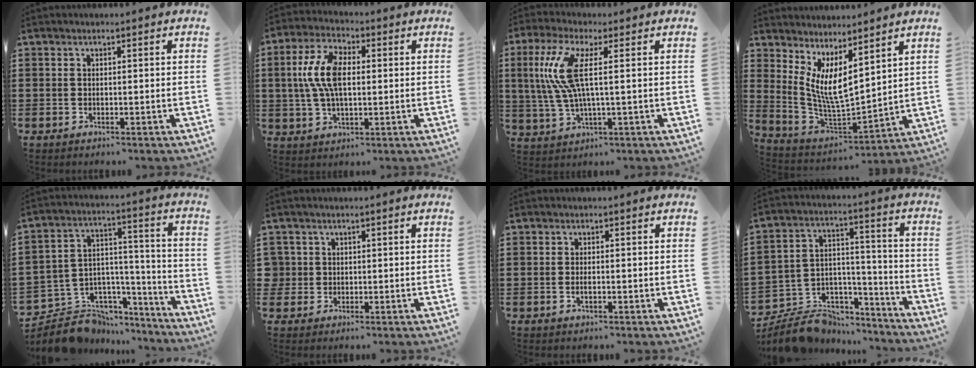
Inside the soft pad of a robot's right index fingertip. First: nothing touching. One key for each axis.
{"total": 8.9, "fx": 0.8, "fy": 4.3, "fz": 7.7, "tx": -0.176, "ty": 0.007, "tz": 0.007}
{"total": 9.4, "fx": 1.6, "fy": 1.8, "fz": 9.0, "tx": -0.217, "ty": -0.017, "tz": 0.015}
{"total": 6.5, "fx": 2.6, "fy": 1.5, "fz": 5.8, "tx": -0.135, "ty": -0.036, "tz": 0.044}
{"total": 7.5, "fx": -5.6, "fy": 5.0, "fz": 0.7, "tx": -0.032, "ty": 0.001, "tz": -0.100}
{"total": 2.0, "fx": 0.0, "fy": 2.0, "fz": 0.2, "tx": -0.021, "ty": 0.006, "tz": -0.005}
{"total": 1.1, "fx": -0.3, "fy": 0.4, "fz": 1.0, "tx": -0.020, "ty": -0.003, "tz": -0.005}
{"total": 8.5, "fx": -7.4, "fy": 4.0, "fz": 1.1, "tx": -0.040, "ty": 0.008, "tz": -0.140}